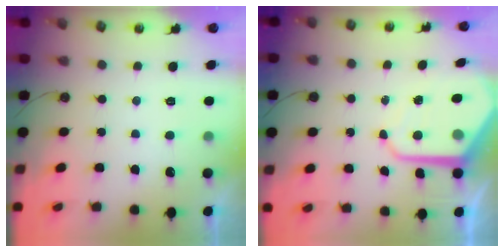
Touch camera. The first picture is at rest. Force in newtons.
{"total": 10.1, "press": 10.0, "slide": 0.7}